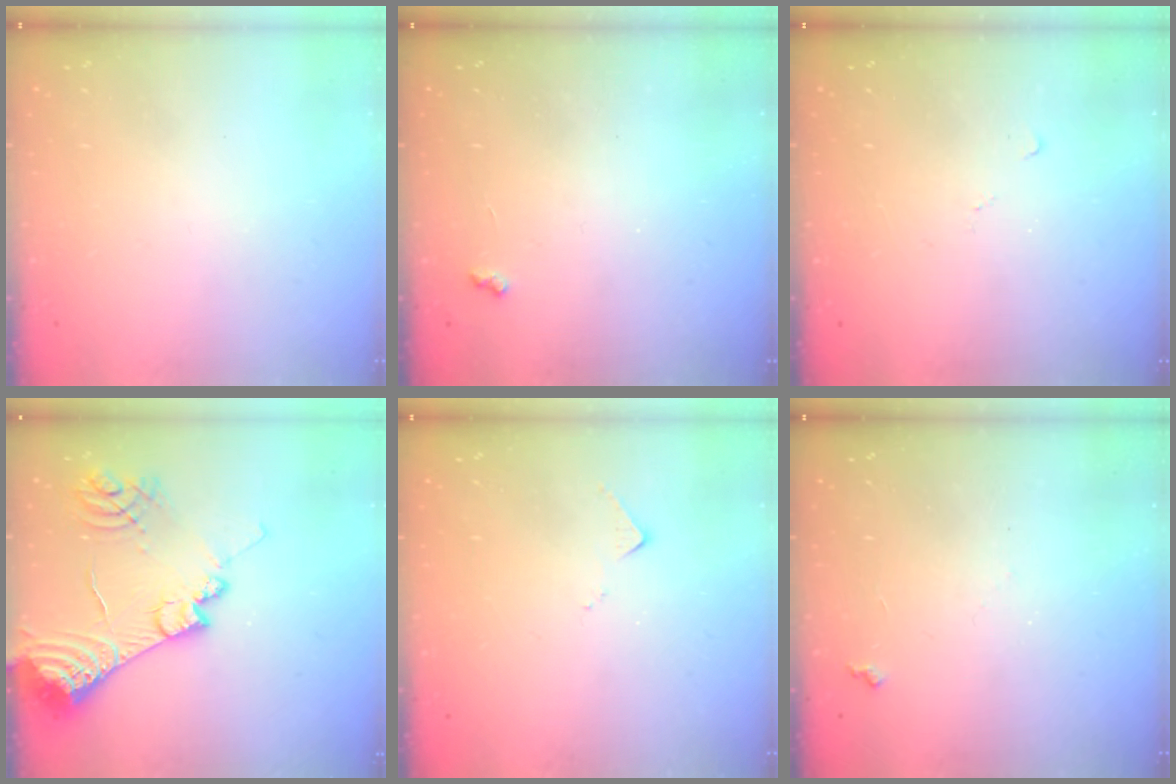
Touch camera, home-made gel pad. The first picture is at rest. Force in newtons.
{"total": 3.2, "press": 3.1, "slide": 0.5}
{"total": 5.5, "press": 5.5, "slide": 0.7}
{"total": 17.0, "press": 16.9, "slide": 1.8}
{"total": 6.3, "press": 6.3, "slide": 0.8}
{"total": 5.0, "press": 5.0, "slide": 0.7}